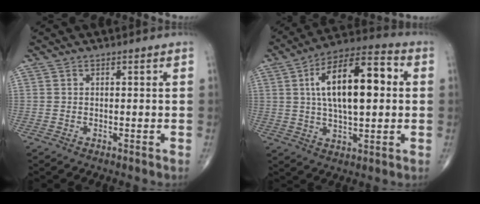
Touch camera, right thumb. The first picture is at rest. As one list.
[{"total": 18.1, "force": [2.8, 7.8, 16.0], "torque": [-0.252, 0.020, 0.039]}]